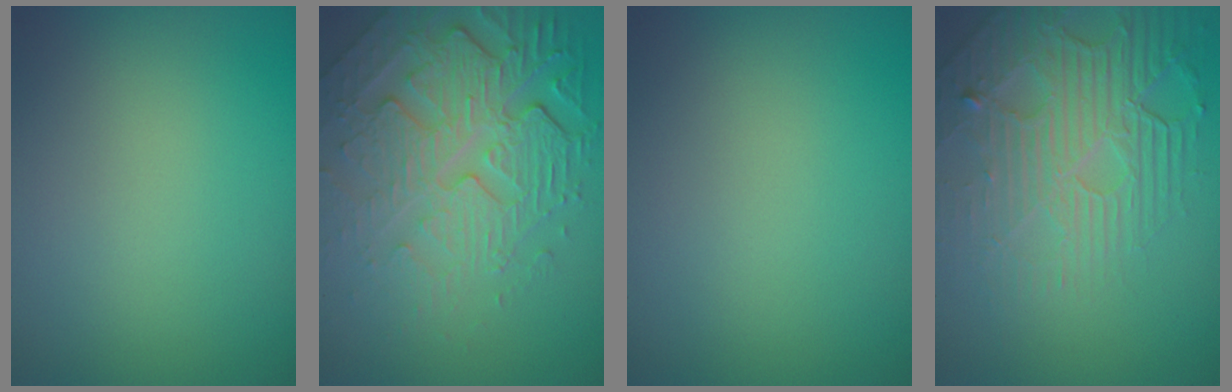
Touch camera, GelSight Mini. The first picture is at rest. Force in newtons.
{"total": 7.8, "press": 5.5, "slide": 5.5}
{"total": 0.0}
{"total": 5.3, "press": 4.6, "slide": 2.6}